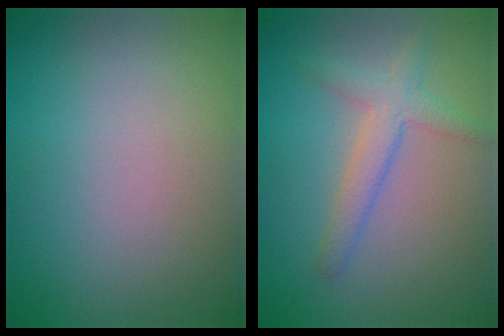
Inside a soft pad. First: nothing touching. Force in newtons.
{"total": 2.8, "press": 2.8, "slide": 0.1}